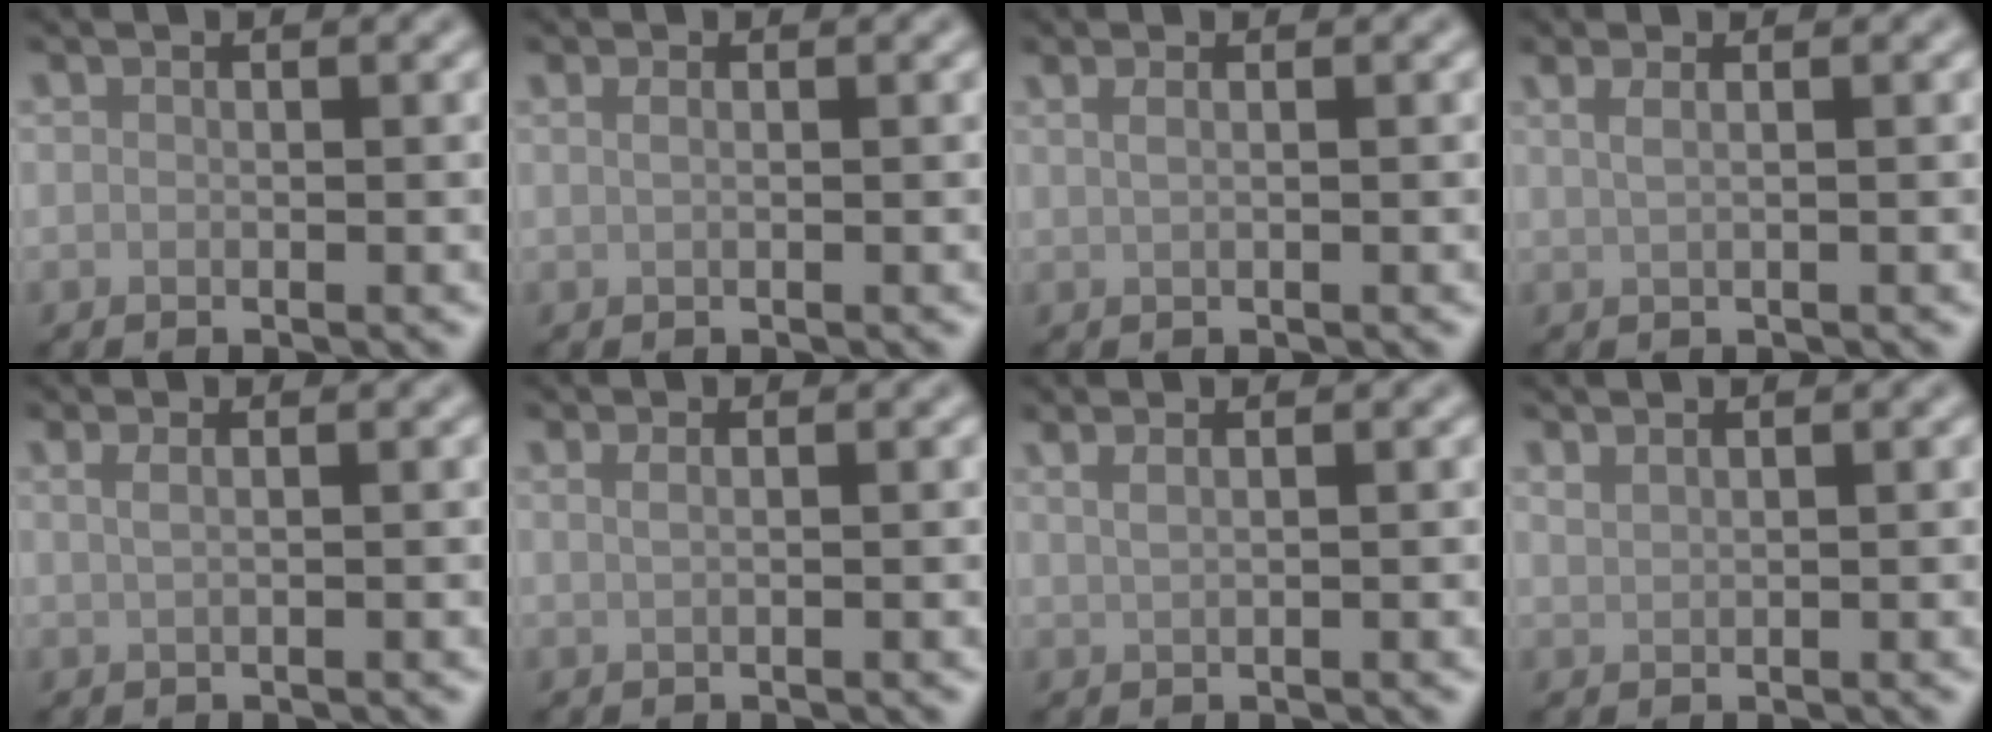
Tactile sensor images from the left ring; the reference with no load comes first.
{"total": 0.9, "force": [0.3, 0.4, 0.7], "torque": [-0.011, 0.000, 0.004]}
{"total": 1.8, "force": [0.8, 0.9, 1.4], "torque": [-0.018, -0.003, 0.002]}
{"total": 2.6, "force": [1.2, 1.3, 2.0], "torque": [-0.022, 0.004, -0.006]}
{"total": 2.1, "force": [0.9, 1.0, 1.6], "torque": [-0.019, -0.001, -0.001]}
{"total": 1.2, "force": [0.5, 0.6, 1.0], "torque": [-0.012, -0.002, 0.003]}
{"total": 2.5, "force": [1.4, 1.2, 1.7], "torque": [-0.017, 0.003, 0.004]}
{"total": 0.9, "force": [0.9, 0.2, 0.3], "torque": [-0.005, 0.001, 0.017]}